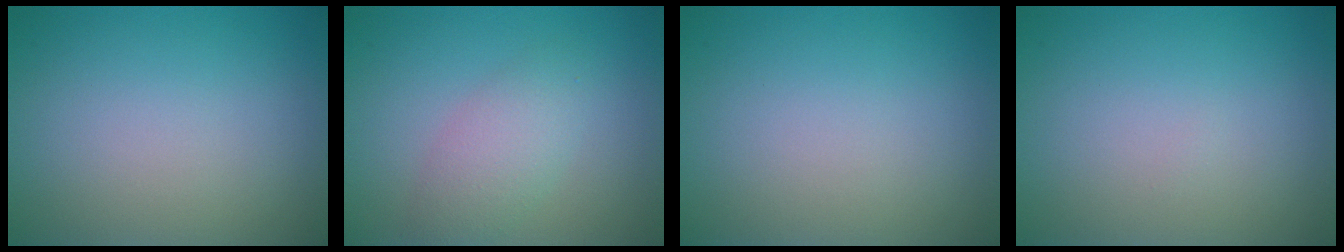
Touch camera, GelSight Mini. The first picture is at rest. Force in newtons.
{"total": 3.0, "press": 3.0, "slide": 0.1}
{"total": 0.0}
{"total": 0.0}